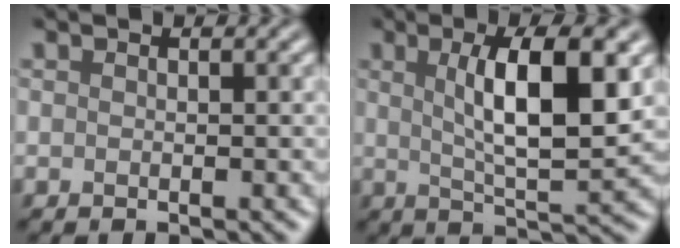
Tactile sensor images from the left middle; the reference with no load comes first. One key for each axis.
{"total": 7.8, "fx": 1.5, "fy": 2.0, "fz": 7.4, "tx": -0.110, "ty": -0.004, "tz": 0.033}